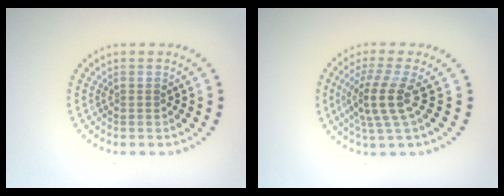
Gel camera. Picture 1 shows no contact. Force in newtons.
{"total": 3.7, "press": 2.8, "slide": 2.4}